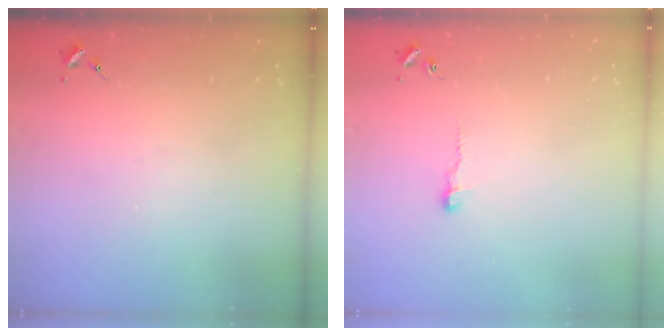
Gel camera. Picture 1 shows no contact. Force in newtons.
{"total": 4.0, "press": 4.0, "slide": 0.4}